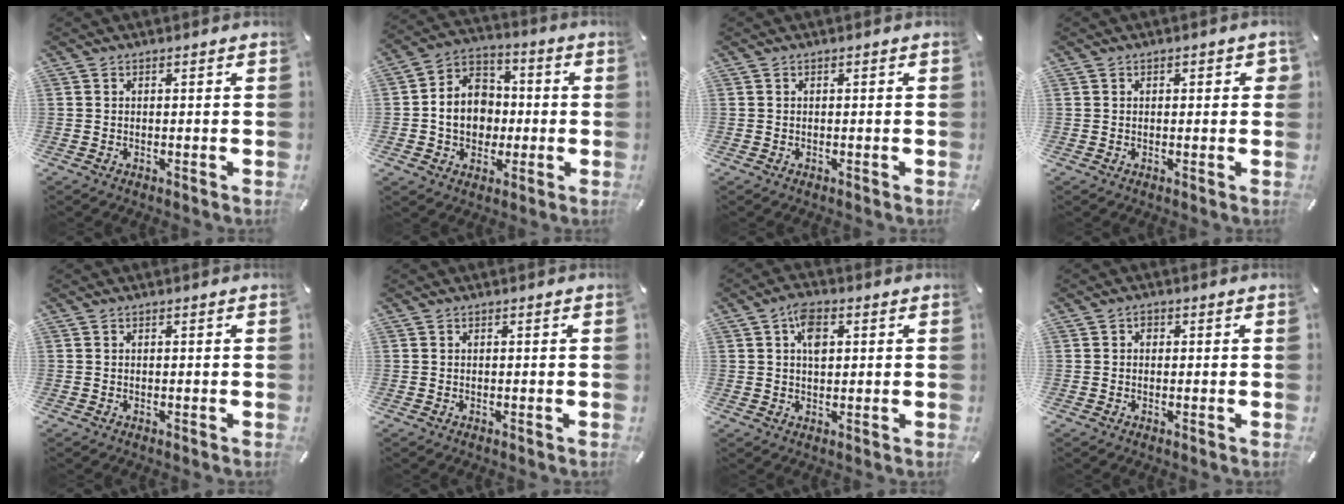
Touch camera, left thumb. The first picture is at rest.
{"total": 10.6, "force": [-1.2, 9.3, 5.0], "torque": [-0.115, 0.011, -0.024]}
{"total": 0.0}
{"total": 1.3, "force": [0.2, 0.9, 0.9], "torque": [-0.002, 0.001, -0.001]}
{"total": 0.0}
{"total": 0.0}
{"total": 5.5, "force": [1.5, 3.4, 4.1], "torque": [-0.062, -0.001, 0.022]}
{"total": 1.1, "force": [0.1, 1.0, 0.5], "torque": [-0.010, 0.007, 0.000]}